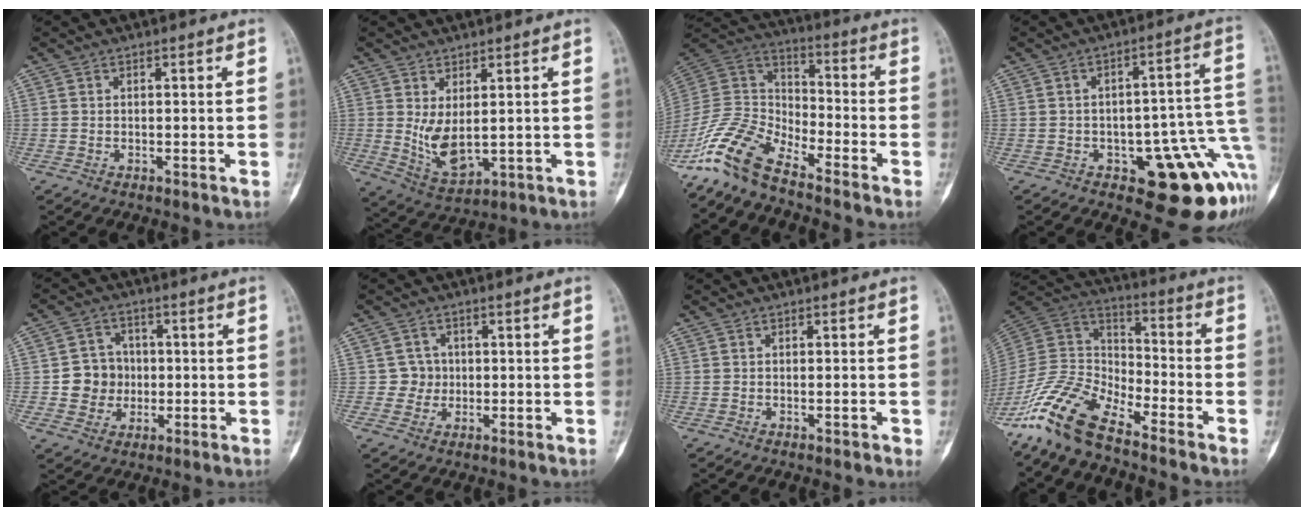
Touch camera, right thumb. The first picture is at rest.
{"total": 7.0, "force": [1.0, 3.4, 6.1], "torque": [-0.106, -0.021, 0.037]}
{"total": 12.8, "force": [-10.2, 4.5, 6.2], "torque": [-0.124, 0.077, -0.210]}
{"total": 16.9, "force": [-5.4, 7.3, 14.3], "torque": [-0.105, 0.042, -0.052]}
{"total": 7.5, "force": [-0.6, 7.1, 2.3], "torque": [-0.004, 0.012, -0.011]}
{"total": 3.4, "force": [0.1, 3.4, 0.0], "torque": [0.026, 0.009, -0.004]}
{"total": 1.3, "force": [-0.5, 0.3, 1.2], "torque": [-0.020, -0.003, -0.005]}
{"total": 14.3, "force": [-11.2, 5.1, 7.3], "torque": [-0.136, 0.074, -0.226]}